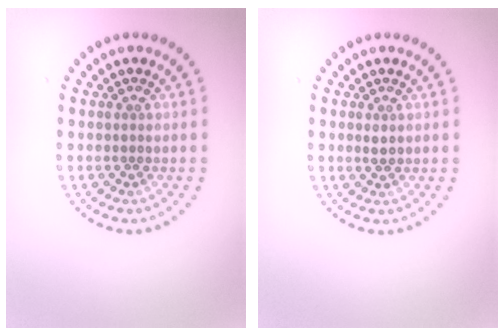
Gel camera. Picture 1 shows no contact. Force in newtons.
{"total": 0.8, "press": 0.8, "slide": 0.1}